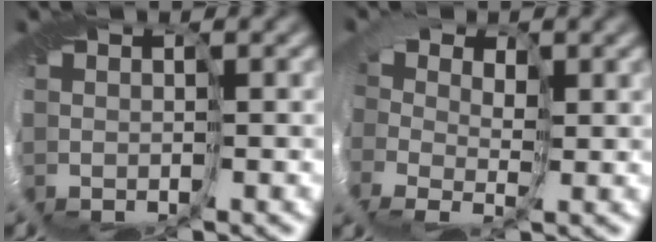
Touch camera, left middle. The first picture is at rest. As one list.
[{"total": 0.7, "force": [0.1, 0.7, 0.0], "torque": [0.016, -0.021, -0.012]}]